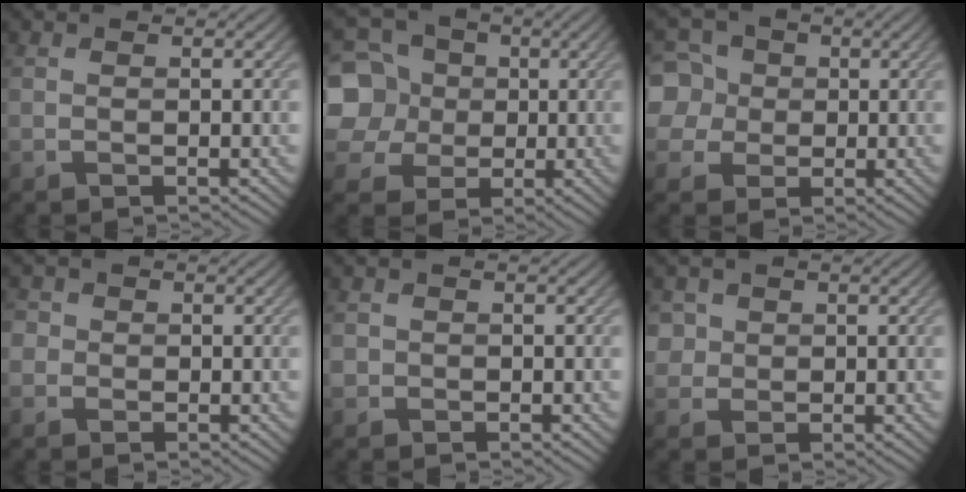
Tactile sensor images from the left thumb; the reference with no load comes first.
{"total": 10.1, "force": [0.9, 9.1, 4.4], "torque": [-0.158, 0.007, -0.004]}
{"total": 7.0, "force": [0.7, 6.4, 2.8], "torque": [-0.095, 0.016, -0.003]}
{"total": 2.5, "force": [0.5, 2.4, 0.6], "torque": [-0.013, 0.004, -0.008]}
{"total": 1.0, "force": [-0.1, 1.0, 0.1], "torque": [0.000, -0.004, -0.005]}
{"total": 2.8, "force": [0.8, 2.6, 0.6], "torque": [-0.026, -0.003, 0.021]}